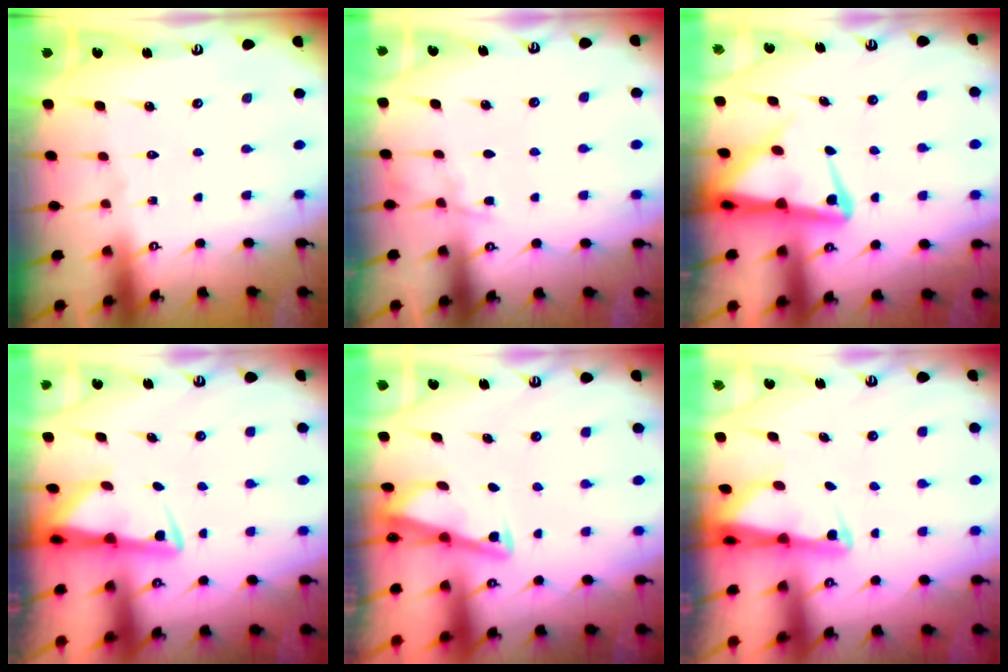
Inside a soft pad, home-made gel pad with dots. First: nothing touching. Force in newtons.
{"total": 3.0, "press": 3.0, "slide": 0.5}
{"total": 7.0, "press": 6.9, "slide": 1.3}
{"total": 2.8, "press": 2.8, "slide": 0.6}
{"total": 3.0, "press": 3.0, "slide": 0.3}
{"total": 2.6, "press": 2.6, "slide": 0.5}